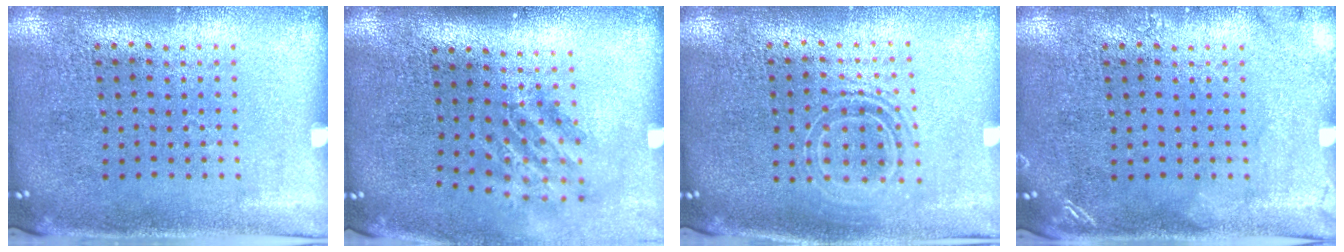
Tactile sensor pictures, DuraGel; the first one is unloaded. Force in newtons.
{"total": 1.8, "press": 1.3, "slide": 1.3}
{"total": 1.6, "press": 1.3, "slide": 0.9}
{"total": 1.5, "press": 1.5, "slide": 0.2}